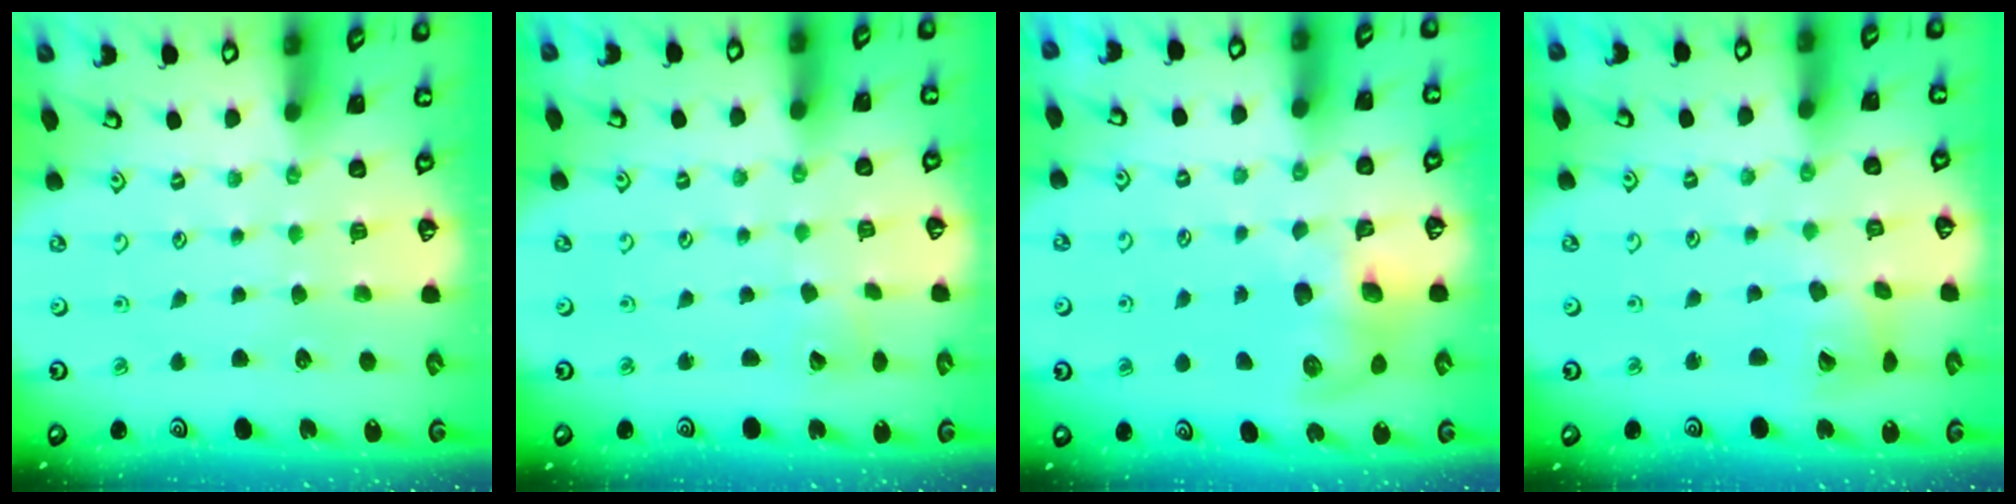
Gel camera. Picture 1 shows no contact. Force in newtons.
{"total": 2.6, "press": 2.6, "slide": 0.3}
{"total": 9.6, "press": 9.6, "slide": 1.2}
{"total": 8.8, "press": 8.8, "slide": 1.1}